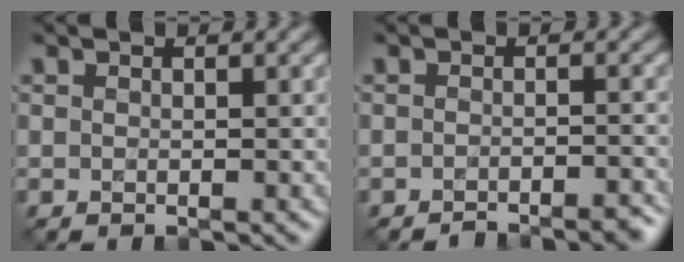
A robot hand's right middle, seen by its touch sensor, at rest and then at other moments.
{"total": 2.5, "force": [-2.3, 0.4, 0.8], "torque": [-0.002, 0.004, -0.033]}